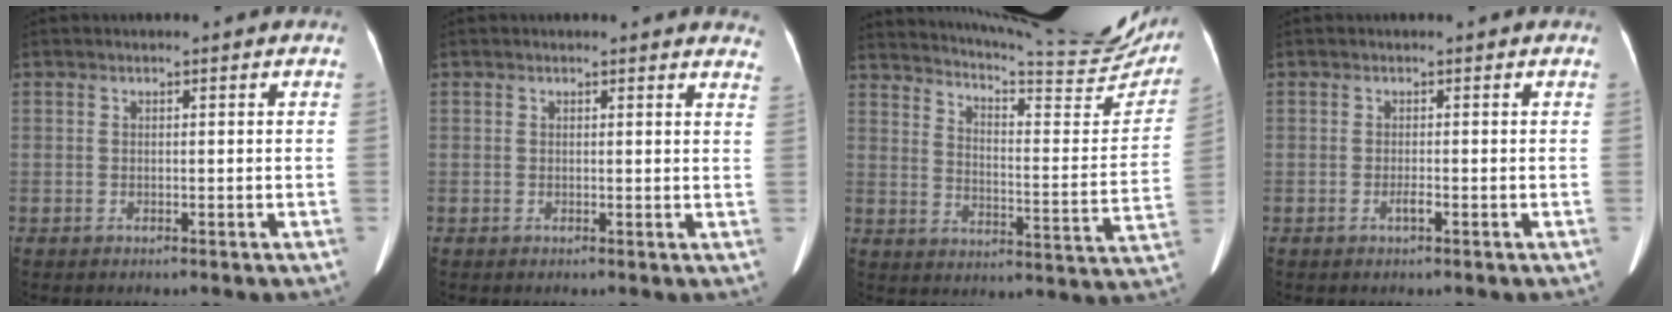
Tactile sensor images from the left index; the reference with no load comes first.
{"total": 6.2, "force": [6.1, 0.9, 1.1], "torque": [0.015, -0.029, 0.033]}
{"total": 25.4, "force": [23.3, 1.6, 9.9], "torque": [-0.151, -0.089, 0.296]}
{"total": 1.0, "force": [-0.5, -0.1, 0.8], "torque": [-0.017, -0.002, -0.004]}